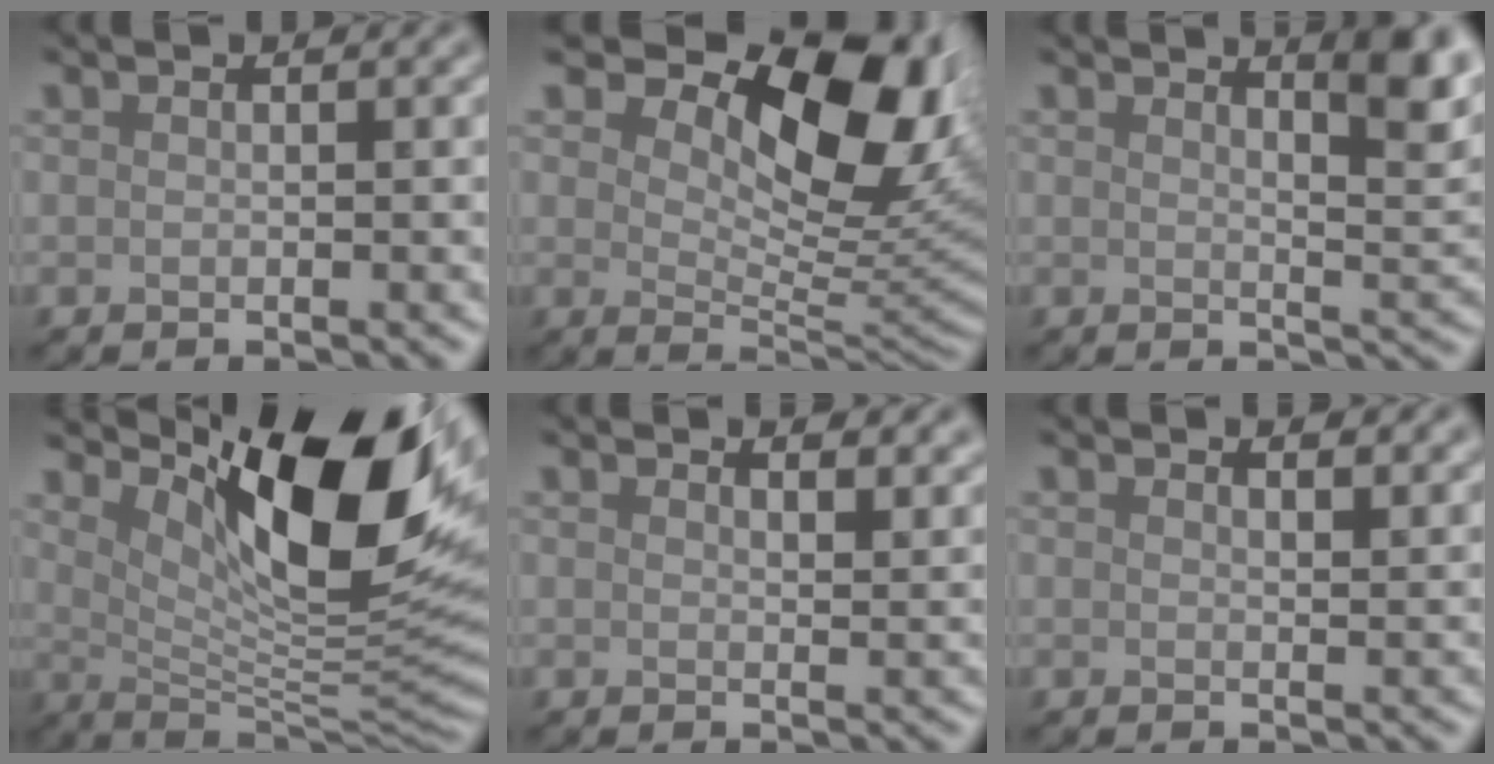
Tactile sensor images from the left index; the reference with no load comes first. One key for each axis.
{"total": 11.2, "fx": 5.8, "fy": 5.1, "fz": 8.1, "tx": -0.127, "ty": 0.000, "tz": 0.097}
{"total": 5.4, "fx": 3.2, "fy": 1.4, "fz": 4.2, "tx": -0.042, "ty": 0.007, "tz": 0.044}
{"total": 12.9, "fx": 5.6, "fy": 3.7, "fz": 11.0, "tx": -0.166, "ty": -0.006, "tz": 0.101}
{"total": 3.4, "fx": 2.8, "fy": 1.2, "fz": 1.5, "tx": -0.013, "ty": 0.011, "tz": 0.026}
{"total": 2.6, "fx": 2.1, "fy": 0.9, "fz": 1.2, "tx": -0.006, "ty": 0.012, "tz": 0.016}